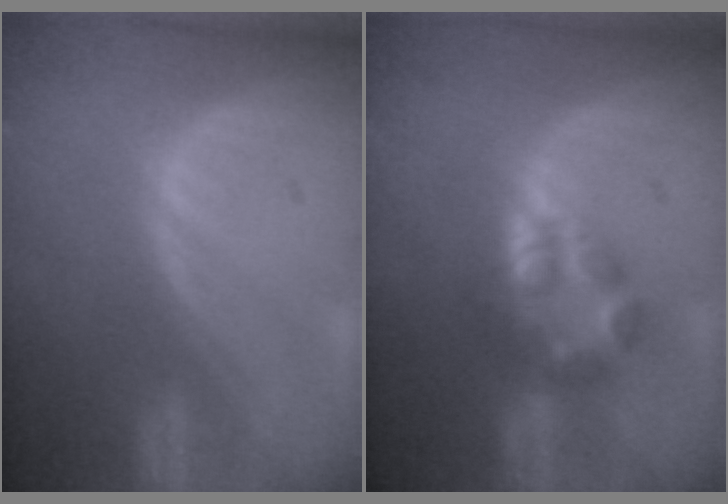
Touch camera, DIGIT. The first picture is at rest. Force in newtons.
{"total": 6.0, "press": 5.3, "slide": 2.8}